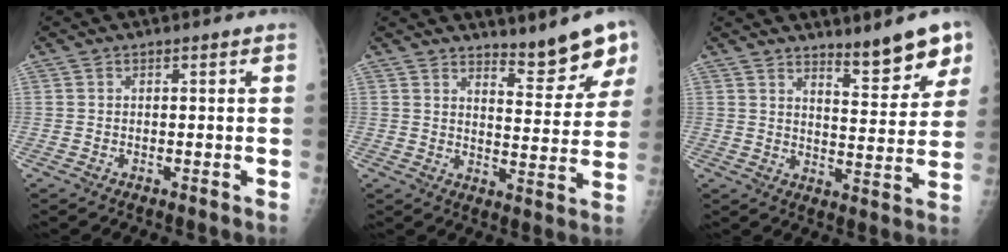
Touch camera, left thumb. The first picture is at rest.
{"total": 8.4, "force": [6.7, 2.2, 4.6], "torque": [-0.030, -0.052, 0.101]}
{"total": 9.4, "force": [6.8, 2.4, 6.1], "torque": [-0.056, -0.051, 0.103]}